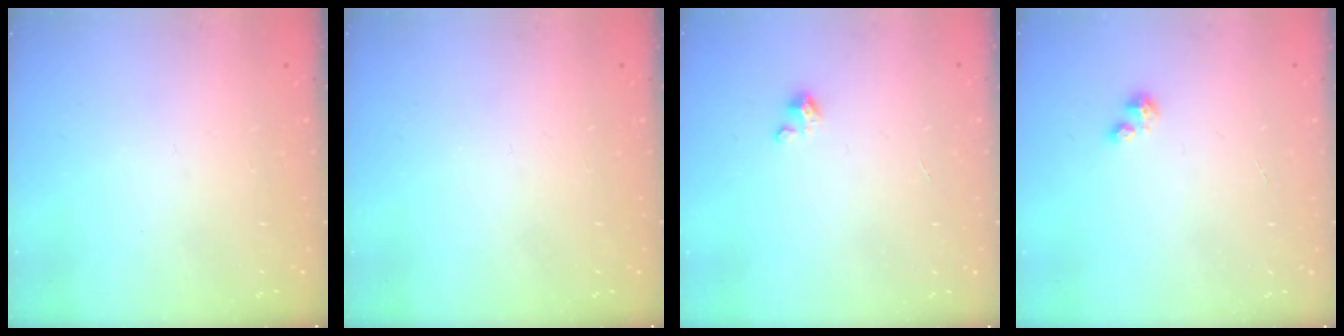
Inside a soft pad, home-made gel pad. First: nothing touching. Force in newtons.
{"total": 0.0}
{"total": 2.0, "press": 1.9, "slide": 0.3}
{"total": 0.9, "press": 0.9, "slide": 0.3}